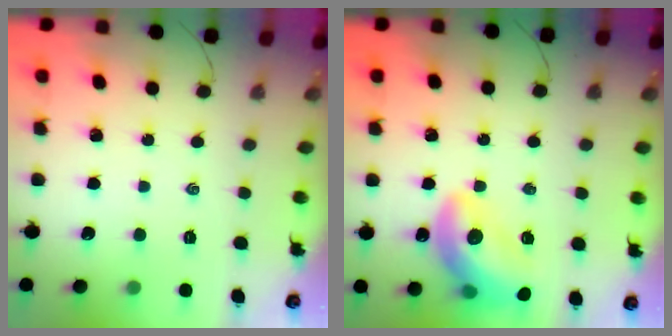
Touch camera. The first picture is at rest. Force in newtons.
{"total": 15.9, "press": 15.6, "slide": 3.1}